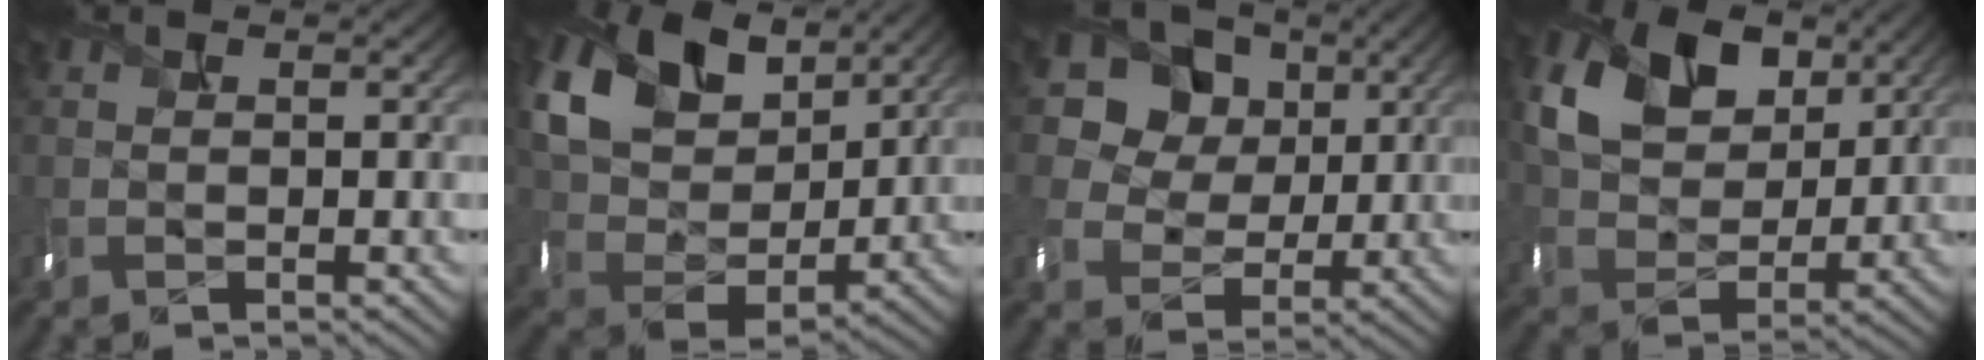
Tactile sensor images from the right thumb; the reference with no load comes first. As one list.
[{"total": 13.5, "force": [6.9, 9.0, 7.4], "torque": [-0.192, 0.015, 0.128]}, {"total": 9.0, "force": [3.9, 7.5, 2.9], "torque": [-0.084, 0.000, 0.077]}, {"total": 10.9, "force": [4.7, 7.6, 6.3], "torque": [-0.151, 0.005, 0.084]}]